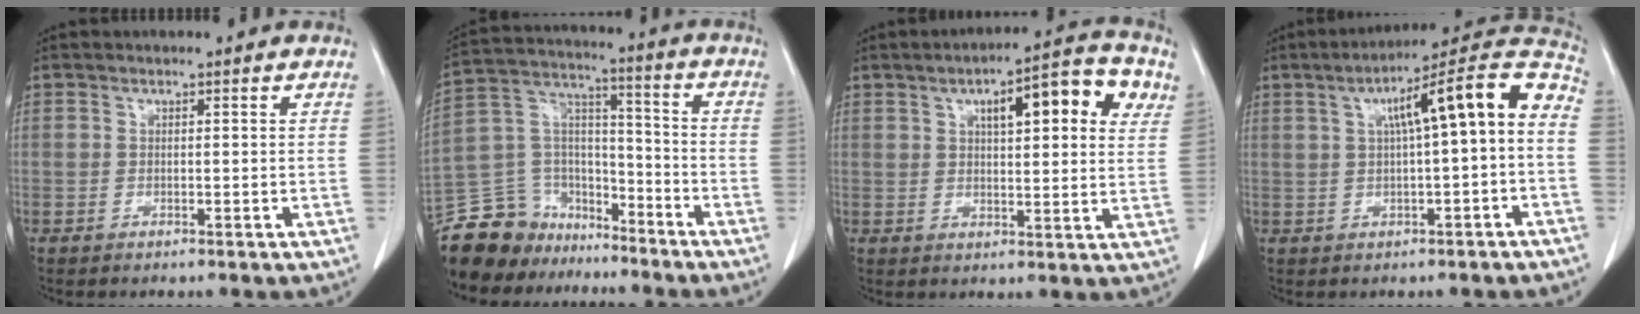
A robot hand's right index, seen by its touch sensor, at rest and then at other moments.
{"total": 15.7, "force": [-13.0, 8.4, 2.2], "torque": [-0.057, 0.071, -0.228]}
{"total": 12.7, "force": [5.2, 3.2, 11.2], "torque": [-0.151, 0.022, 0.067]}
{"total": 13.1, "force": [1.4, 1.5, 12.9], "torque": [-0.182, 0.046, 0.017]}